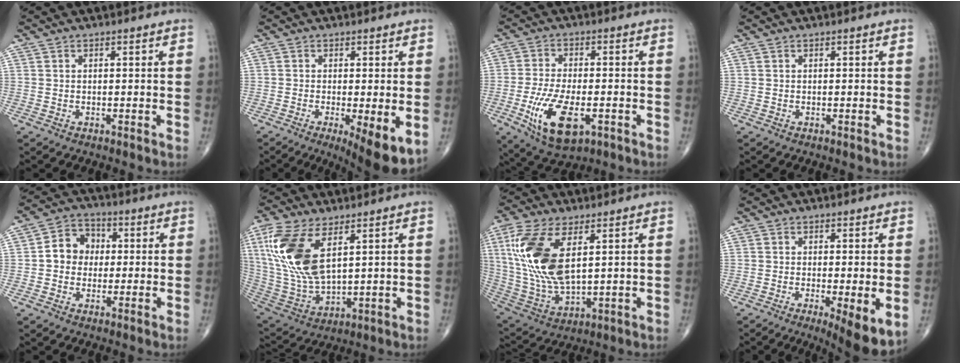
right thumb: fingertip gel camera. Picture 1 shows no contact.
{"total": 8.8, "force": [-2.7, 2.2, 8.1], "torque": [-0.118, -0.023, -0.039]}
{"total": 12.6, "force": [-4.2, 5.9, 10.4], "torque": [-0.196, -0.001, -0.065]}
{"total": 0.0}
{"total": 7.5, "force": [0.3, 6.4, 3.8], "torque": [-0.037, 0.021, -0.009]}
{"total": 17.5, "force": [6.5, 8.2, 14.0], "torque": [-0.303, -0.021, 0.136]}
{"total": 17.7, "force": [5.0, 8.2, 14.9], "torque": [-0.322, -0.019, 0.106]}
{"total": 7.8, "force": [-2.2, 1.8, 7.3], "torque": [-0.108, -0.023, -0.034]}